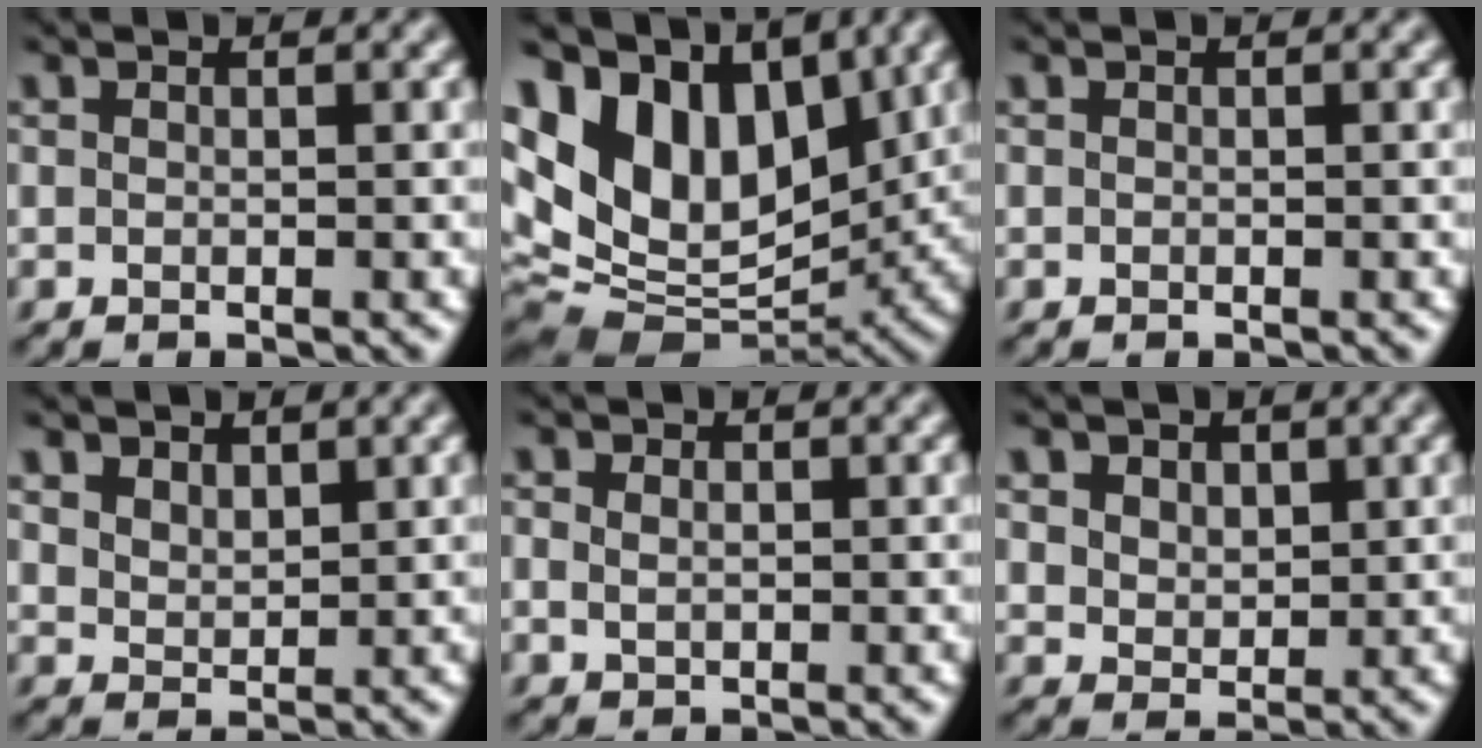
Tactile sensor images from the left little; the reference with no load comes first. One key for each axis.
{"total": 14.0, "fx": 3.2, "fy": 9.1, "fz": 10.2, "tx": -0.207, "ty": 0.019, "tz": 0.051}
{"total": 0.0}
{"total": 2.2, "fx": 1.5, "fy": 1.3, "fz": 0.9, "tx": -0.030, "ty": -0.006, "tz": 0.033}
{"total": 3.0, "fx": 0.9, "fy": 2.4, "fz": 1.6, "tx": -0.029, "ty": 0.020, "tz": -0.004}
{"total": 4.0, "fx": 2.0, "fy": 2.9, "fz": 1.9, "tx": -0.062, "ty": 0.000, "tz": 0.041}